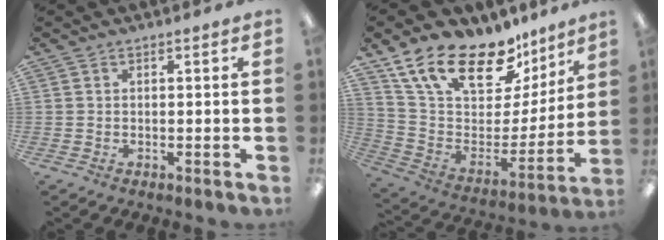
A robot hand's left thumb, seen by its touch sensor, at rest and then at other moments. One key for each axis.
{"total": 23.0, "fx": 16.3, "fy": 10.5, "fz": 12.4, "tx": -0.216, "ty": -0.099, "tz": 0.291}